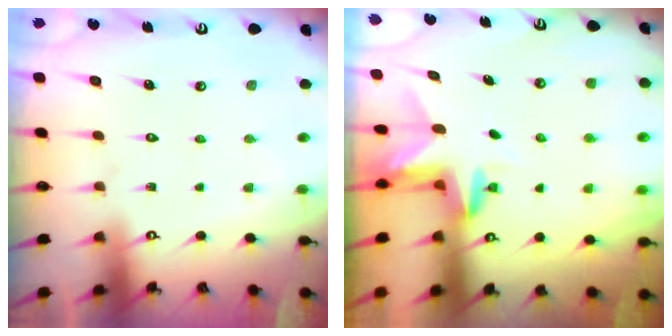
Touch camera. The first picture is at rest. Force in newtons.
{"total": 2.9, "press": 2.9, "slide": 0.2}